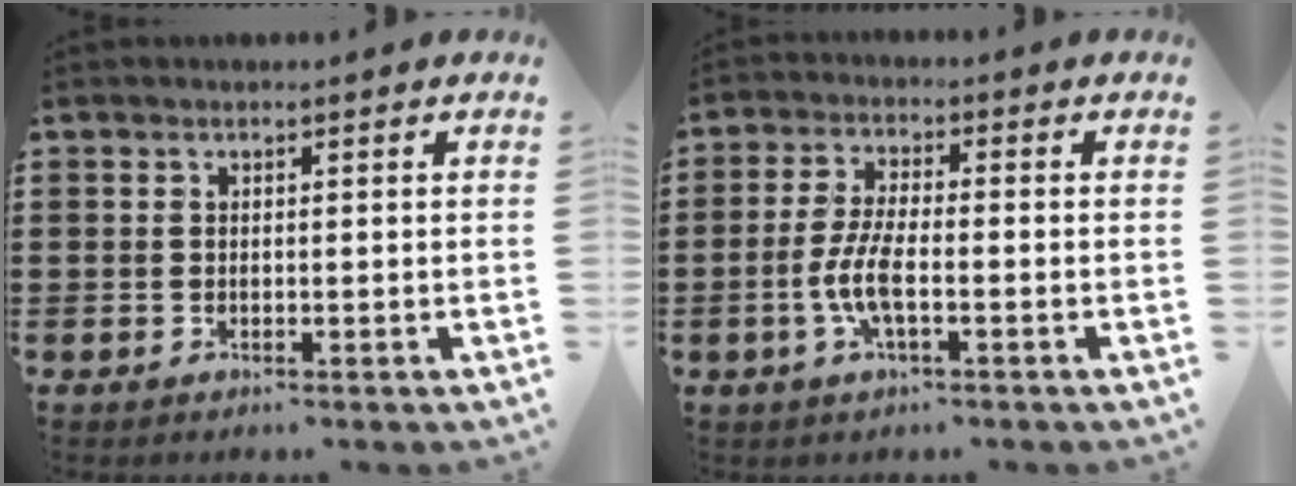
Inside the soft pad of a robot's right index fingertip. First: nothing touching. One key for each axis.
{"total": 5.8, "fx": -1.7, "fy": 1.7, "fz": 5.3, "tx": -0.126, "ty": -0.008, "tz": -0.038}